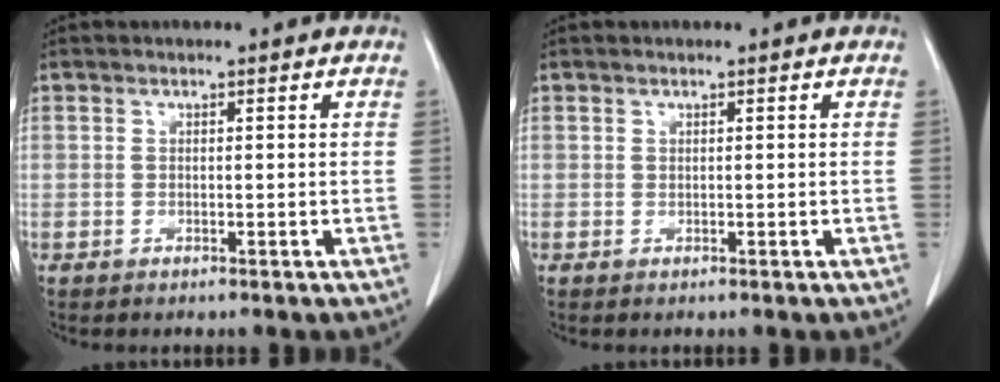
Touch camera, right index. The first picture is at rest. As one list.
[{"total": 0.0}]